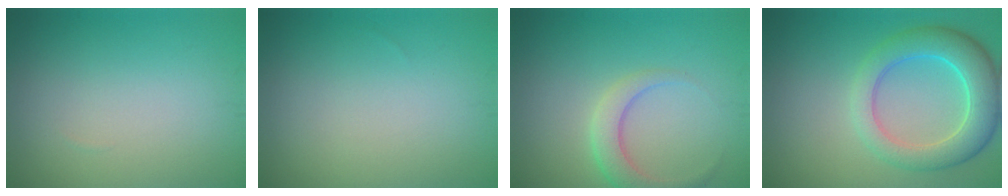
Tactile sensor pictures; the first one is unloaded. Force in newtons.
{"total": 0.0}
{"total": 2.9, "press": 2.9, "slide": 0.1}
{"total": 6.2, "press": 6.2, "slide": 0.3}